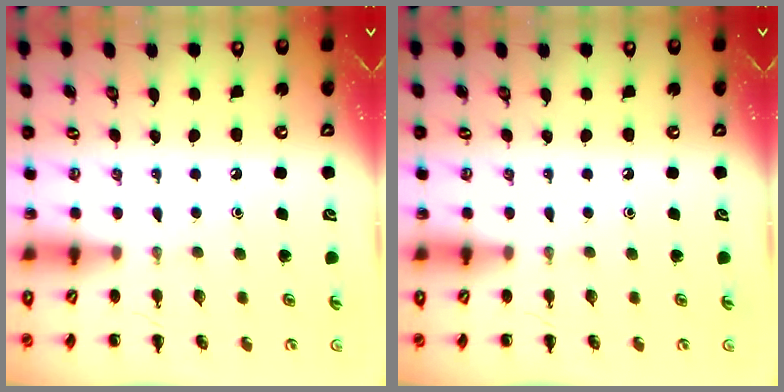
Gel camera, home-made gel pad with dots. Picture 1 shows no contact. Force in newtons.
{"total": 0.0}